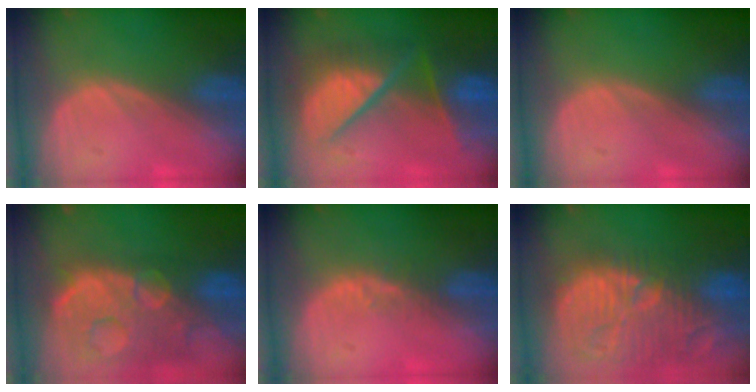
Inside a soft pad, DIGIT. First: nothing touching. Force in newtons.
{"total": 10.4, "press": 10.3, "slide": 1.3}
{"total": 0.0}
{"total": 14.2, "press": 11.5, "slide": 8.3}
{"total": 2.4, "press": 1.8, "slide": 1.5}
{"total": 15.4, "press": 13.4, "slide": 7.5}